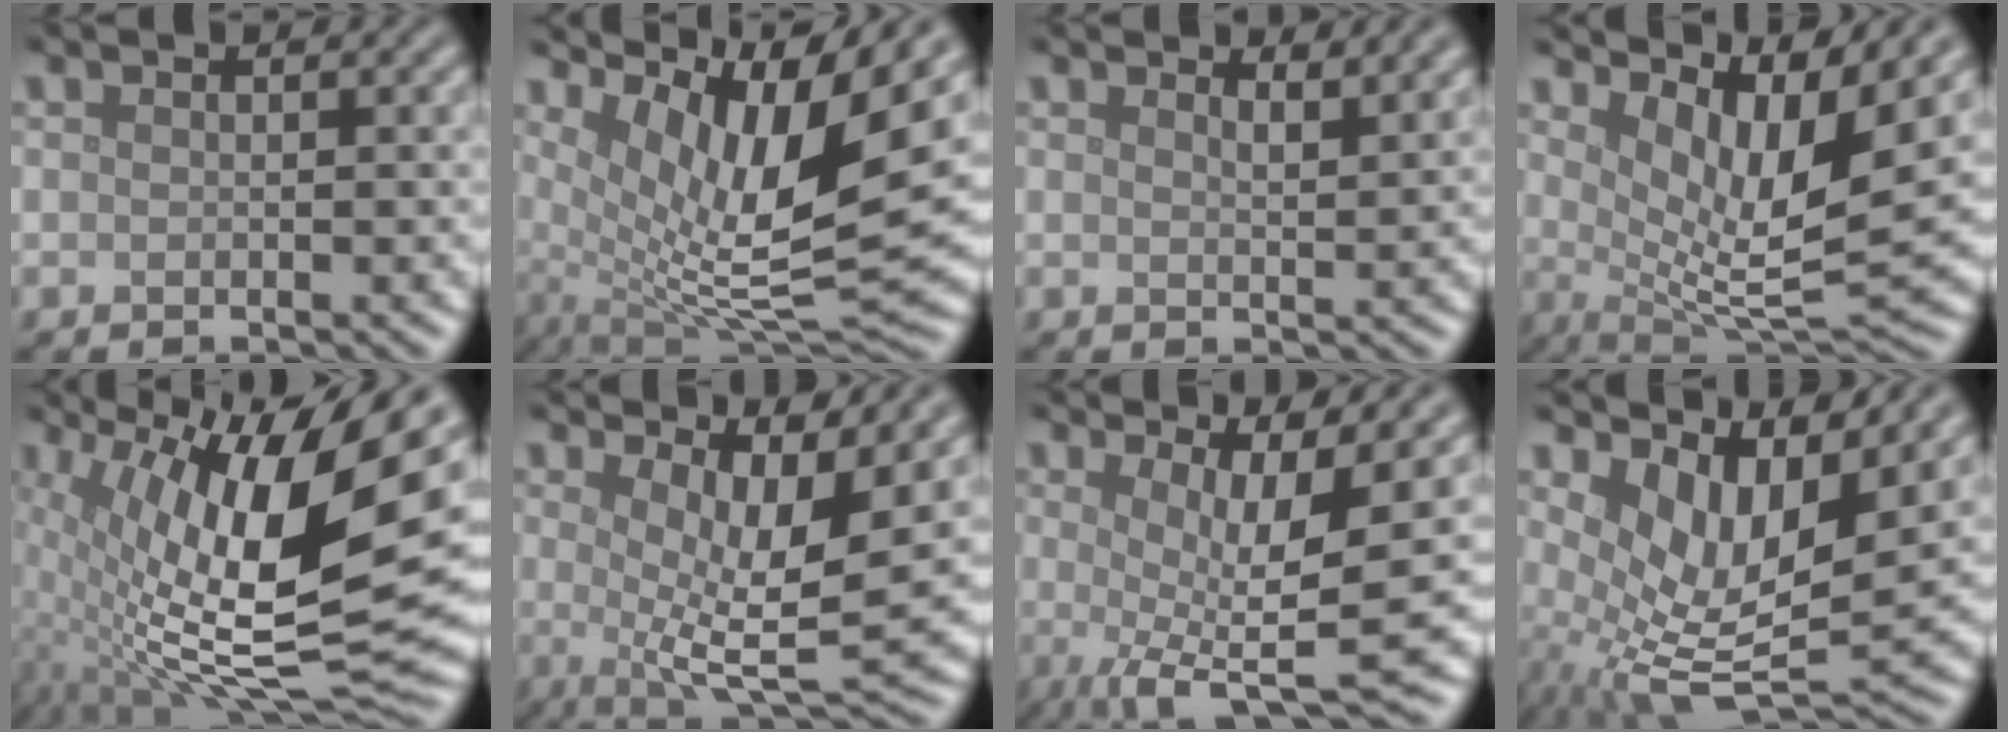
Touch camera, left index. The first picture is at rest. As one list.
[{"total": 11.5, "force": [5.0, 3.1, 9.9], "torque": [-0.189, -0.002, 0.096]}, {"total": 2.3, "force": [2.0, 0.5, 1.0], "torque": [-0.007, 0.000, 0.027]}, {"total": 8.7, "force": [3.9, 2.3, 7.4], "torque": [-0.123, -0.006, 0.073]}, {"total": 16.7, "force": [3.9, 6.1, 15.0], "torque": [-0.274, -0.001, 0.077]}, {"total": 9.0, "force": [2.6, 2.7, 8.1], "torque": [-0.125, -0.006, 0.046]}, {"total": 8.1, "force": [0.0, 2.2, 7.8], "torque": [-0.121, -0.010, -0.002]}, {"total": 8.4, "force": [1.8, 4.1, 7.1], "torque": [-0.140, -0.017, 0.036]}]